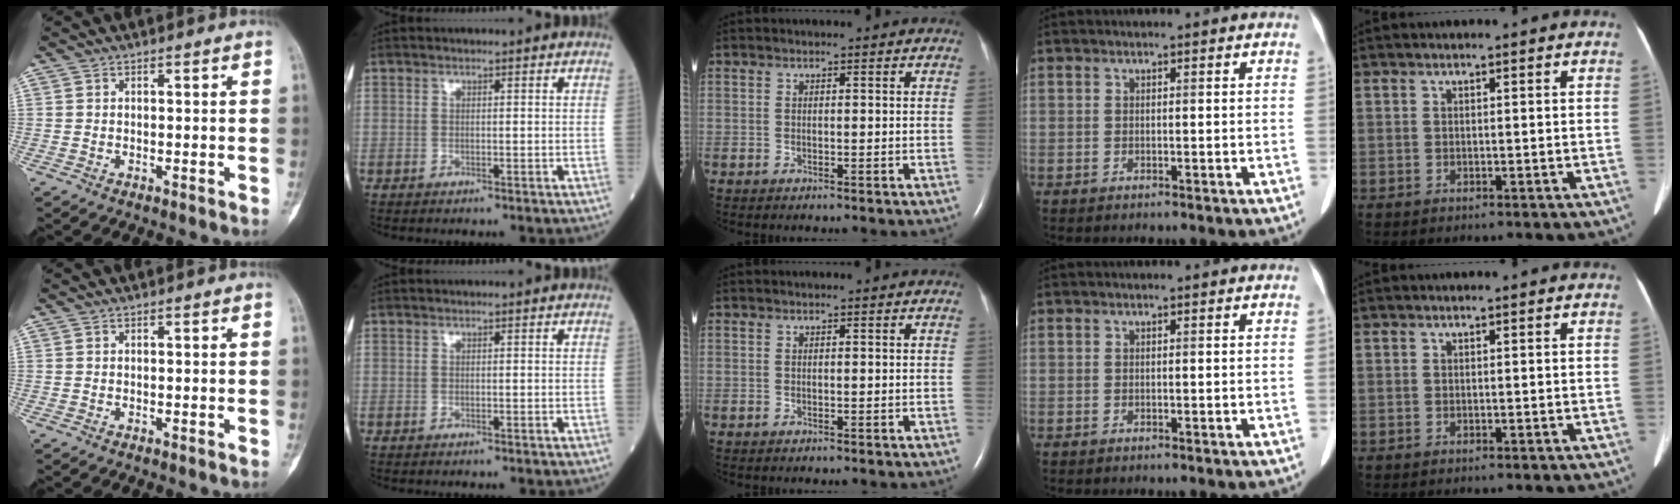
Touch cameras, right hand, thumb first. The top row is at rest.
{}